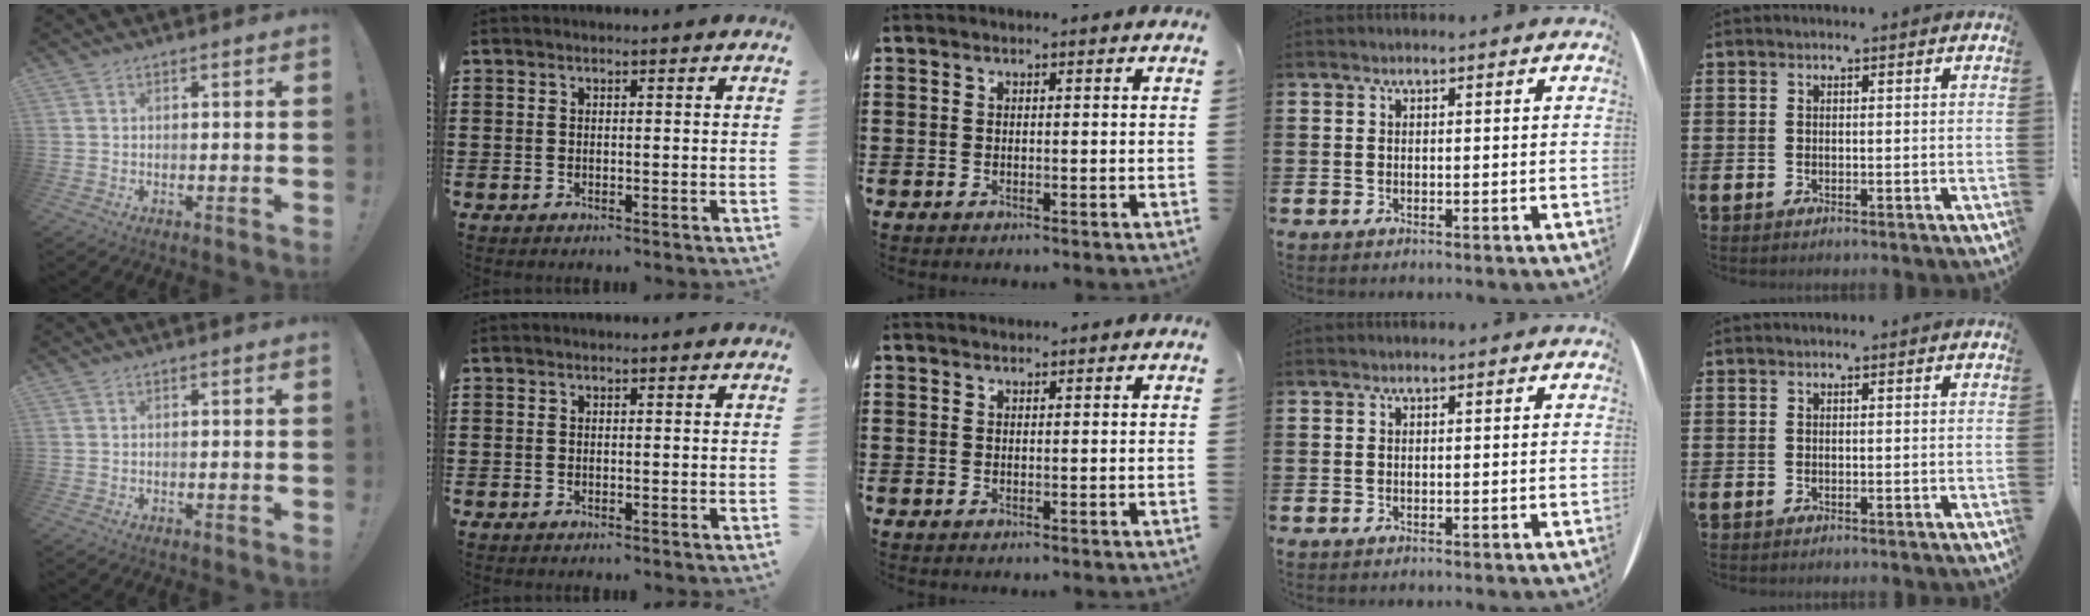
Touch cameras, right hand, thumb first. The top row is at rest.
{"middle": {"total": 0.7, "force": [0.7, 0.2, -0.1], "torque": [-0.001, 0.000, 0.013]}}